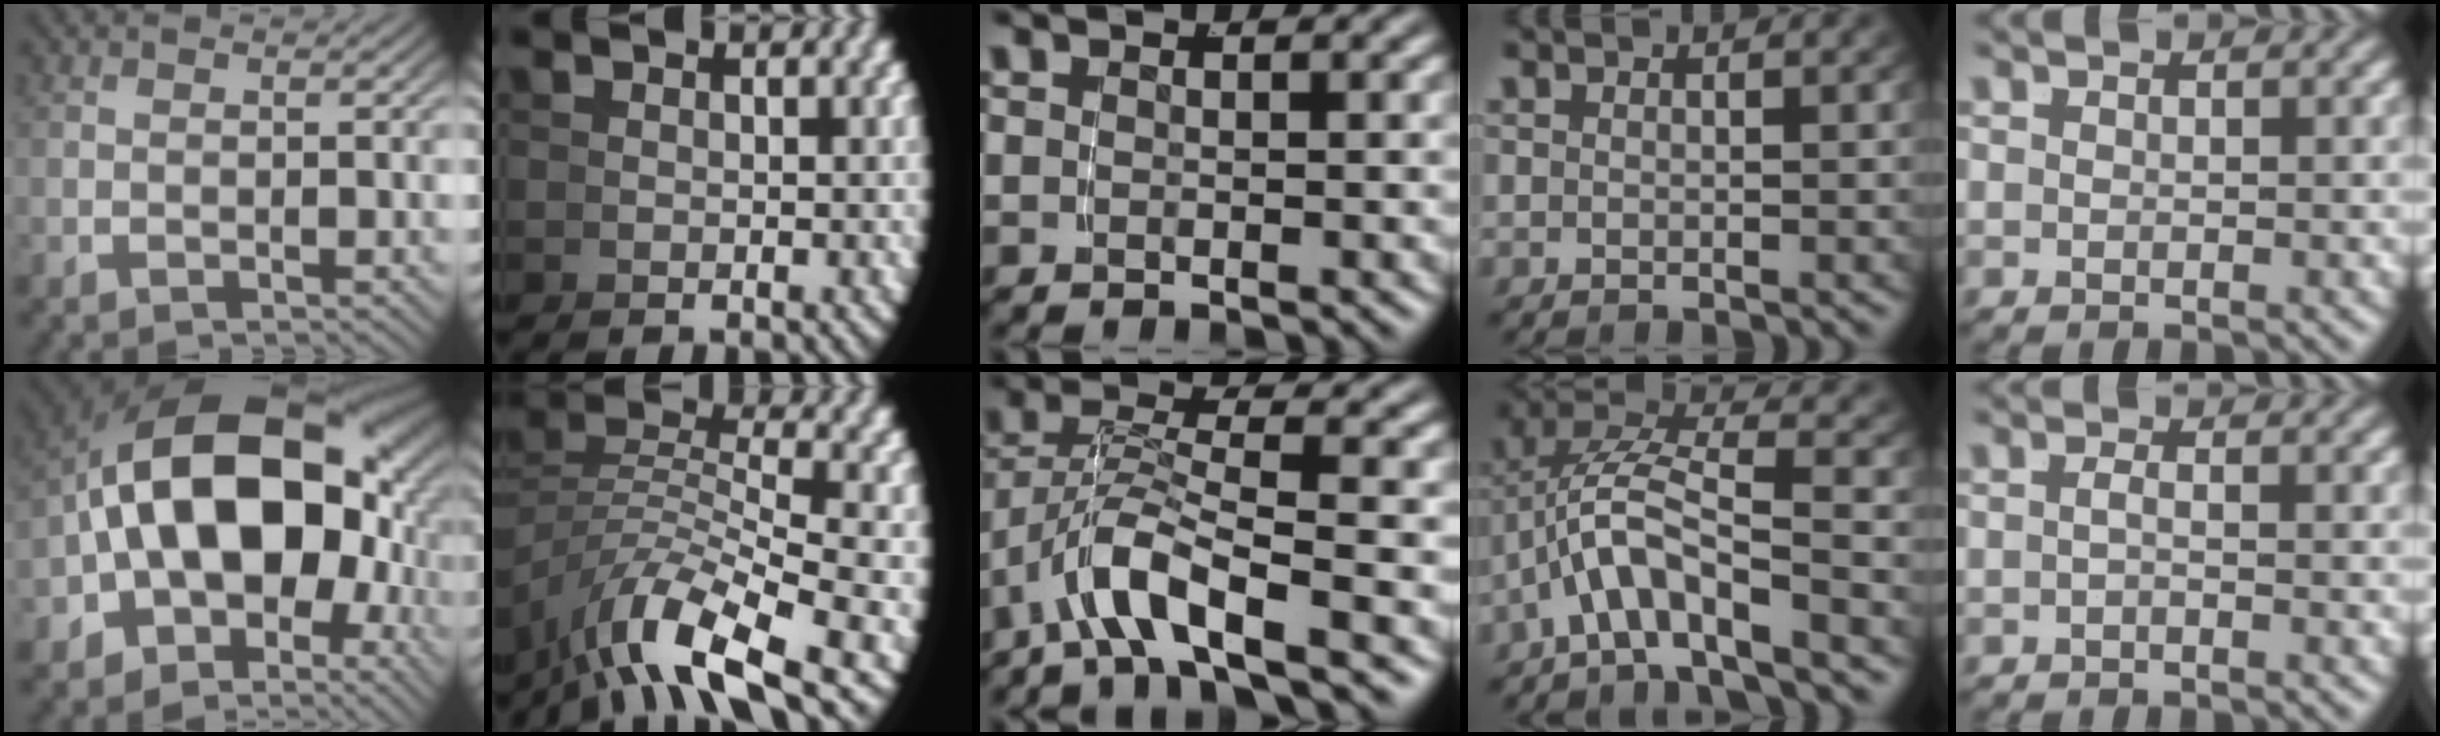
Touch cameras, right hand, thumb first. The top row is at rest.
{"thumb": {"total": 20.6, "force": [-0.8, 13.4, 15.7], "torque": [-0.293, -0.052, 0.002]}, "index": {"total": 6.8, "force": [-2.0, 3.4, 5.5], "torque": [-0.110, -0.017, -0.018]}, "middle": {"total": 4.8, "force": [-1.9, 1.9, 4.0], "torque": [-0.097, -0.014, -0.023]}, "ring": {"total": 5.9, "force": [0.0, 3.3, 4.8], "torque": [-0.115, -0.014, 0.000]}, "little": {"total": 1.0, "force": [-0.6, -0.6, 0.5], "torque": [-0.010, -0.003, -0.009]}}